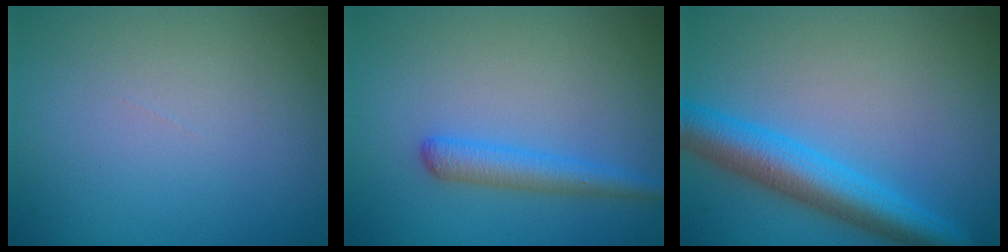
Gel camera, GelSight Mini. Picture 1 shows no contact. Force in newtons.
{"total": 2.8, "press": 2.8, "slide": 0.1}
{"total": 6.2, "press": 6.2, "slide": 0.2}